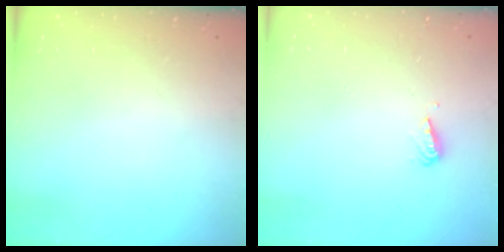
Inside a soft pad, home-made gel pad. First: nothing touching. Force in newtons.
{"total": 5.2, "press": 5.2, "slide": 0.5}